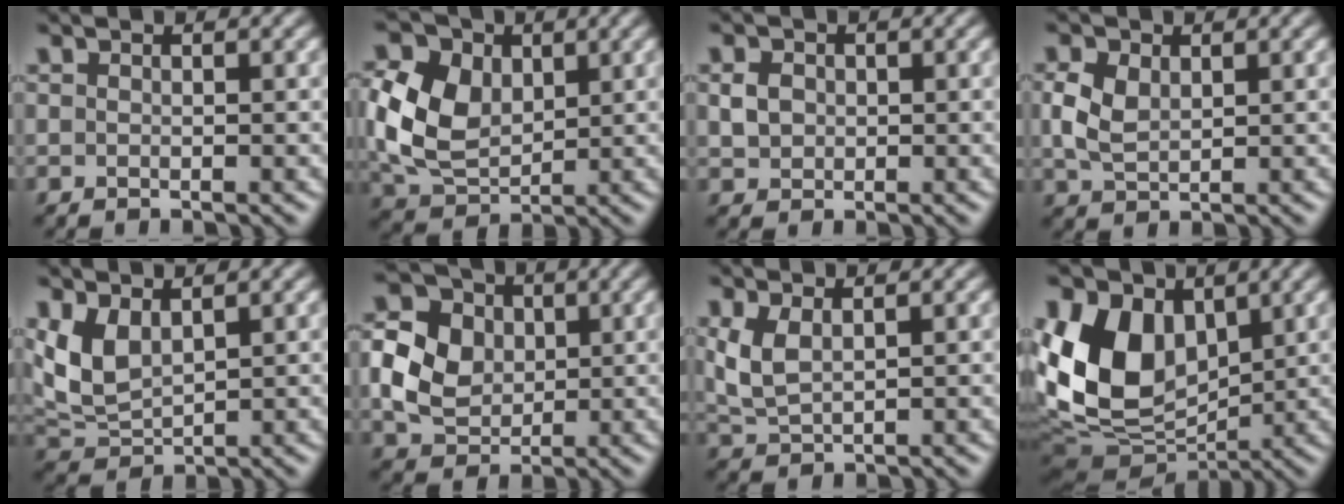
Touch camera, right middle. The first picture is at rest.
{"total": 8.5, "force": [1.3, 6.3, 5.6], "torque": [-0.148, 0.003, 0.024]}
{"total": 1.8, "force": [0.1, 1.6, 0.8], "torque": [-0.018, -0.001, 0.000]}
{"total": 3.2, "force": [0.7, 2.2, 2.2], "torque": [-0.059, 0.002, 0.017]}
{"total": 4.0, "force": [1.4, 2.3, 3.0], "torque": [-0.073, -0.002, 0.033]}
{"total": 6.4, "force": [0.3, 5.3, 3.6], "torque": [-0.089, 0.005, 0.009]}
{"total": 2.9, "force": [0.9, 1.5, 2.3], "torque": [-0.059, 0.000, 0.024]}
{"total": 10.8, "force": [2.2, 7.5, 7.3], "torque": [-0.159, -0.007, 0.035]}